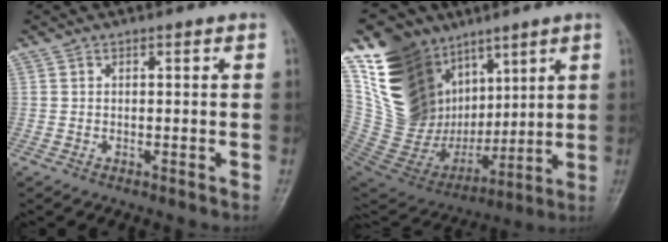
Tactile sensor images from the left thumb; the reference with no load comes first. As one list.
[{"total": 26.6, "force": [11.2, 18.6, 15.3], "torque": [-0.255, -0.030, 0.229]}]